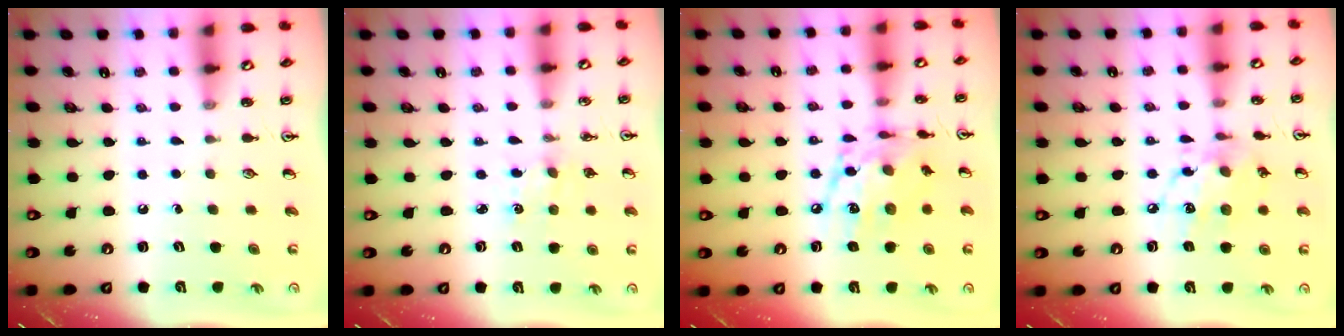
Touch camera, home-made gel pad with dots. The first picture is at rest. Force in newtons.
{"total": 2.8, "press": 2.8, "slide": 0.3}
{"total": 13.8, "press": 13.7, "slide": 1.0}
{"total": 11.4, "press": 11.4, "slide": 0.7}